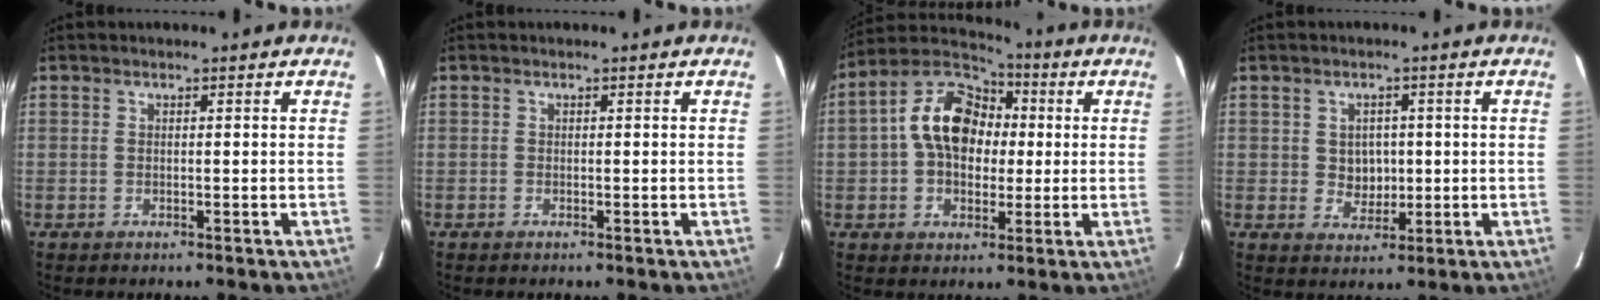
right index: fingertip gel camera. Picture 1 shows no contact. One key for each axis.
{"total": 0.0}
{"total": 13.6, "fx": 1.0, "fy": 9.9, "fz": 9.2, "tx": -0.180, "ty": 0.036, "tz": 0.013}
{"total": 4.3, "fx": 0.2, "fy": 3.9, "fz": 1.9, "tx": -0.030, "ty": 0.005, "tz": 0.011}